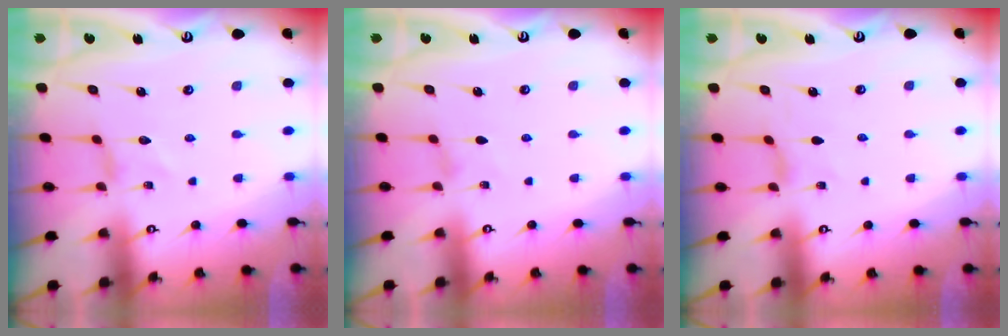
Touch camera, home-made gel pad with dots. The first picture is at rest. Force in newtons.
{"total": 0.0}
{"total": 1.4, "press": 1.4, "slide": 0.3}